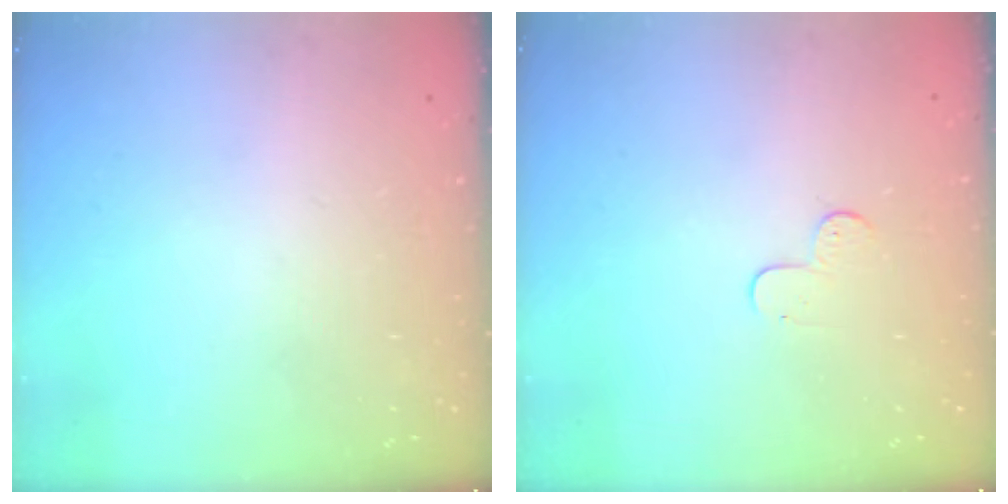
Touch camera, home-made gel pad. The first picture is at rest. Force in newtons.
{"total": 3.9, "press": 3.9, "slide": 0.4}